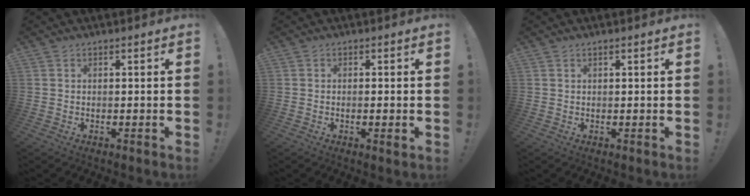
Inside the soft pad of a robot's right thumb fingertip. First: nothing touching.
{"total": 1.7, "force": [-0.3, 0.0, 1.6], "torque": [-0.027, 0.000, -0.004]}
{"total": 0.7, "force": [0.5, 0.0, 0.5], "torque": [-0.018, 0.005, 0.011]}